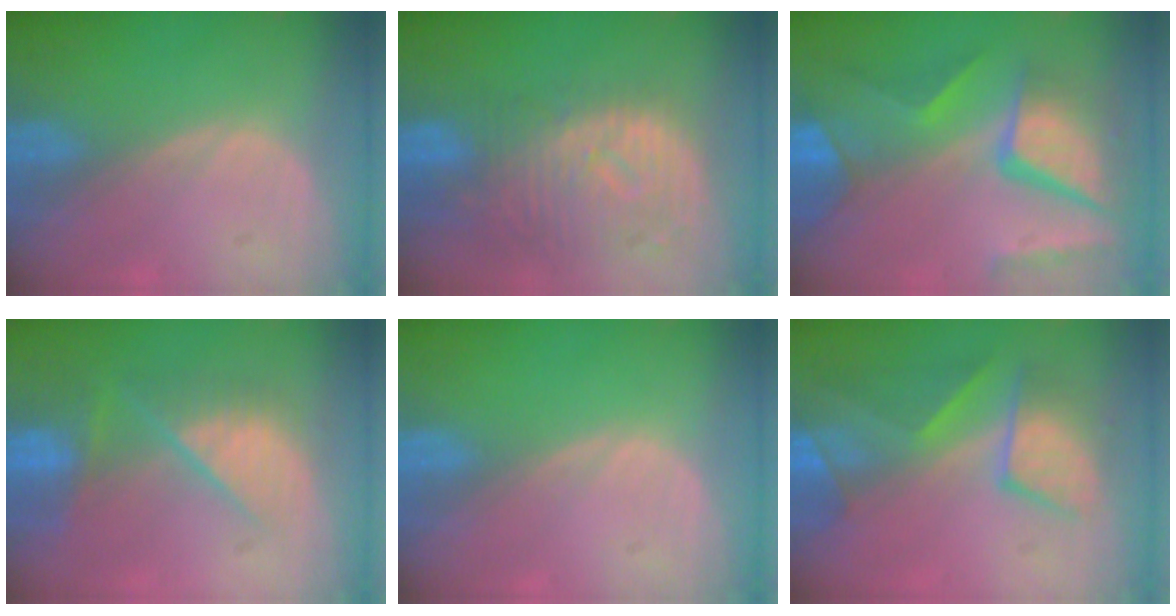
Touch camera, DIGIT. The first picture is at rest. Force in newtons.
{"total": 11.3, "press": 9.9, "slide": 5.4}
{"total": 11.6, "press": 9.7, "slide": 6.5}
{"total": 9.6, "press": 8.2, "slide": 5.0}
{"total": 0.0}
{"total": 9.4, "press": 8.4, "slide": 4.2}